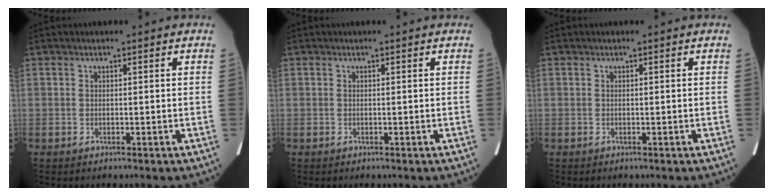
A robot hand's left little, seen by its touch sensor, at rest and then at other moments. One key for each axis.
{"total": 0.0}
{"total": 0.0}